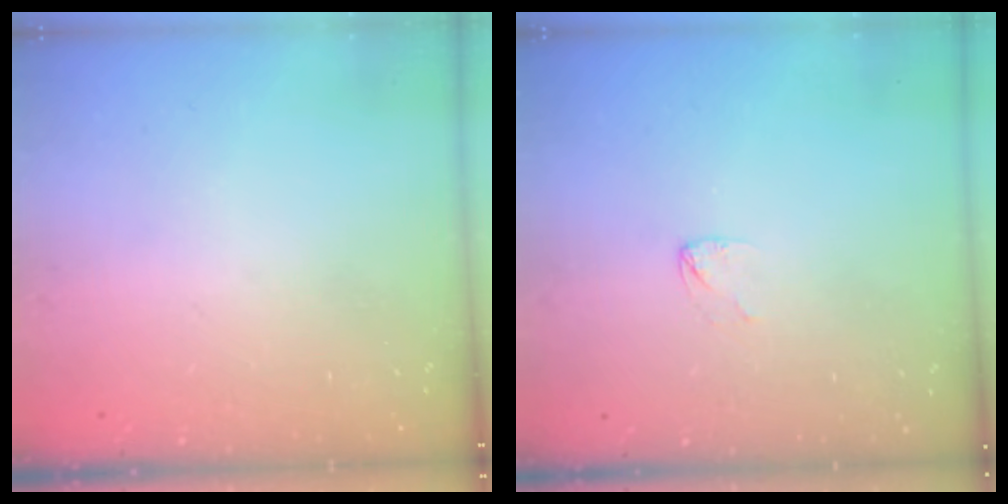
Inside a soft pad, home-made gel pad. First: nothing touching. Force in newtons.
{"total": 2.4, "press": 2.4, "slide": 0.2}